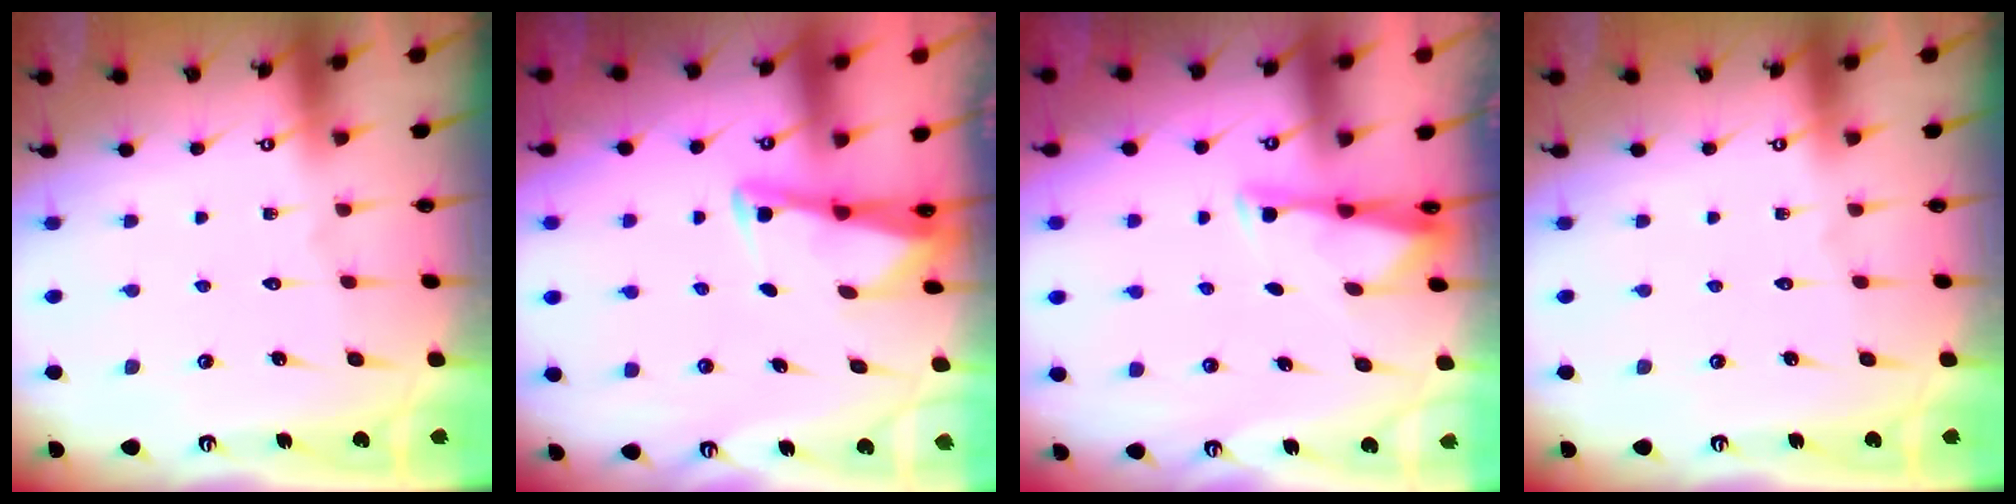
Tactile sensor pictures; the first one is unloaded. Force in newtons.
{"total": 2.7, "press": 2.7, "slide": 0.2}
{"total": 3.3, "press": 3.3, "slide": 0.4}
{"total": 0.0}